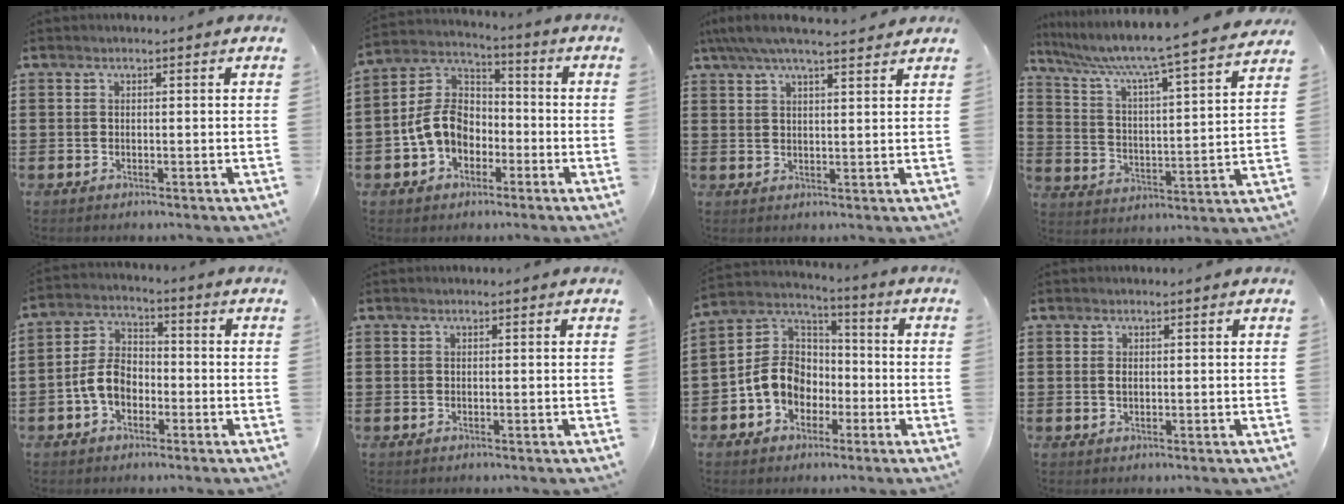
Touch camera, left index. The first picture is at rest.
{"total": 8.3, "force": [-2.4, 6.4, 4.8], "torque": [-0.138, 0.005, -0.057]}
{"total": 5.1, "force": [4.1, 0.6, 2.9], "torque": [-0.068, -0.007, 0.073]}
{"total": 6.2, "force": [5.3, -0.5, 3.1], "torque": [-0.086, -0.051, 0.077]}
{"total": 6.1, "force": [-2.3, 4.1, 4.0], "torque": [-0.101, 0.008, -0.051]}
{"total": 0.0}
{"total": 8.8, "force": [-2.6, 7.4, 4.0], "torque": [-0.119, 0.016, -0.057]}
{"total": 0.8, "force": [0.2, 0.3, 0.7], "torque": [-0.015, 0.000, 0.004]}